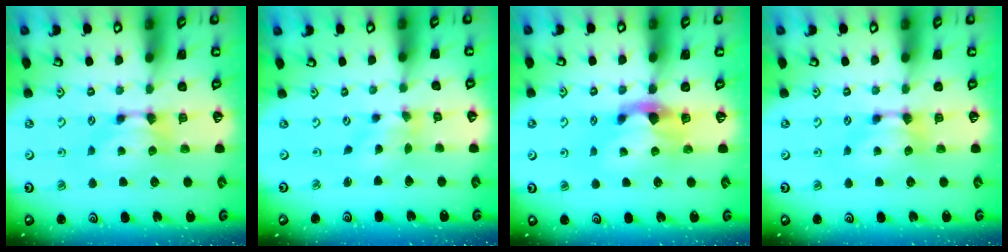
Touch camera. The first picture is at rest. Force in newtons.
{"total": 1.2, "press": 0.3, "slide": 1.2}
{"total": 2.9, "press": 2.6, "slide": 1.4}
{"total": 0.0}